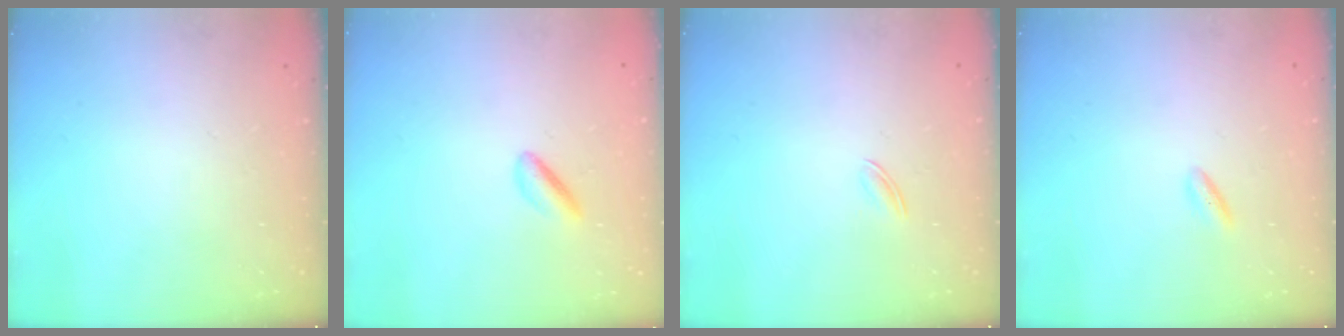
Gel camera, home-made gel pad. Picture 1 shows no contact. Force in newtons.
{"total": 2.5, "press": 2.3, "slide": 0.9}
{"total": 1.6, "press": 1.5, "slide": 0.5}
{"total": 2.0, "press": 1.9, "slide": 0.6}